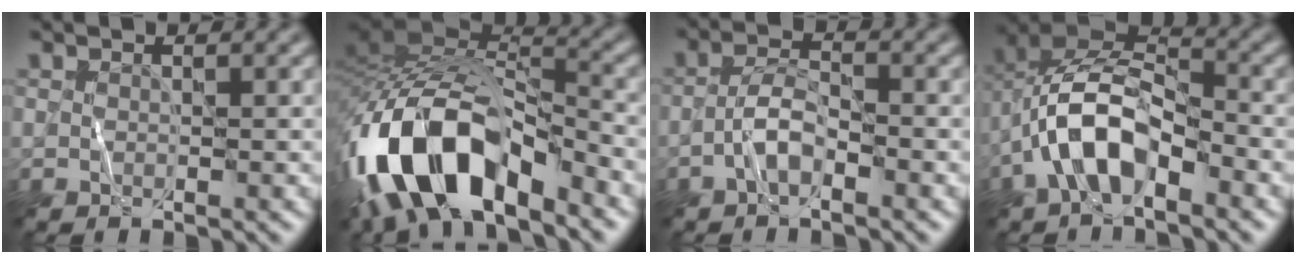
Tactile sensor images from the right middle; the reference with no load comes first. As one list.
[{"total": 13.7, "force": [-7.5, 6.3, 9.7], "torque": [-0.179, -0.004, -0.133]}, {"total": 2.5, "force": [-1.5, 0.8, 1.9], "torque": [-0.036, 0.012, -0.036]}, {"total": 8.0, "force": [-3.3, 4.0, 6.0], "torque": [-0.118, 0.014, -0.069]}]